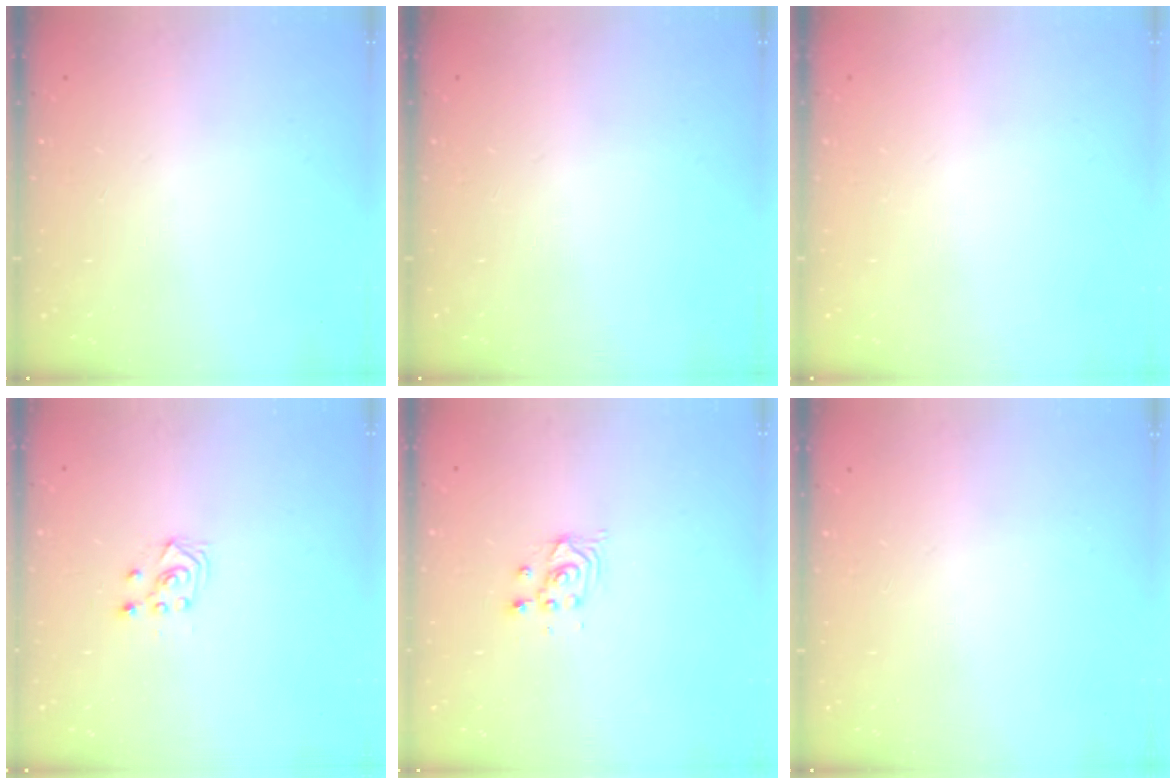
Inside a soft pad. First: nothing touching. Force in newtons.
{"total": 0.0}
{"total": 0.0}
{"total": 3.1, "press": 3.1, "slide": 0.8}
{"total": 2.8, "press": 2.8, "slide": 0.1}
{"total": 0.0}